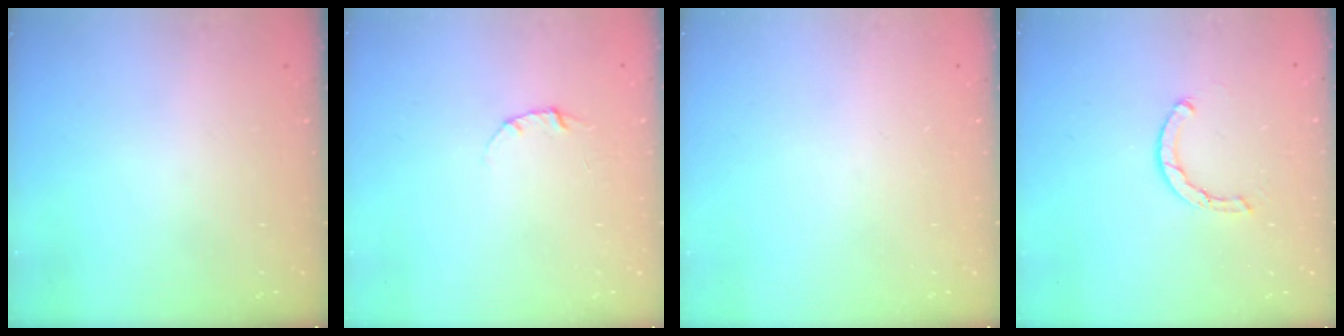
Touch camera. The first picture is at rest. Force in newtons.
{"total": 3.3, "press": 3.2, "slide": 0.3}
{"total": 0.0}
{"total": 2.5, "press": 2.5, "slide": 0.1}